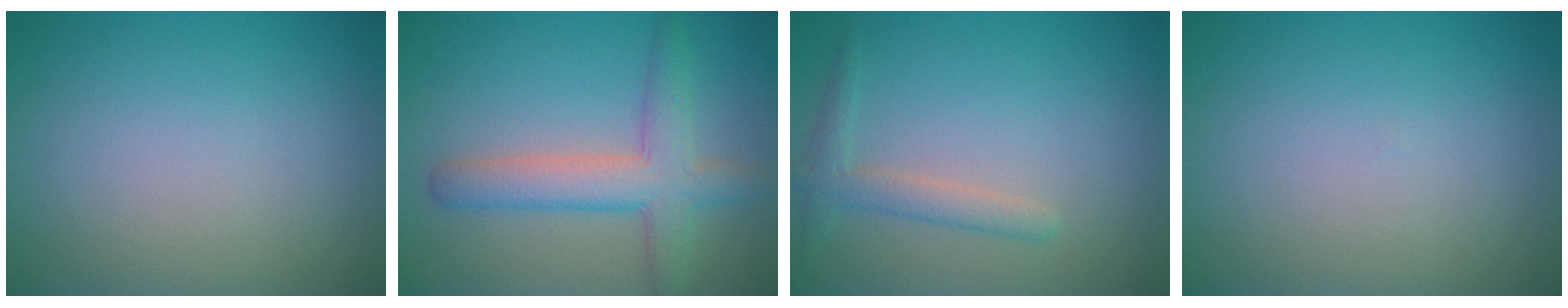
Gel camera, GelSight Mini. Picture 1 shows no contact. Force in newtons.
{"total": 4.9, "press": 4.9, "slide": 0.2}
{"total": 2.1, "press": 2.1, "slide": 0.0}
{"total": 0.0}